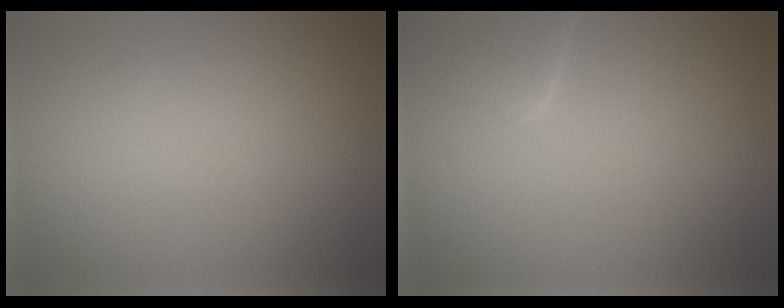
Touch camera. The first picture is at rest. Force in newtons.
{"total": 2.3, "press": 2.3, "slide": 0.2}